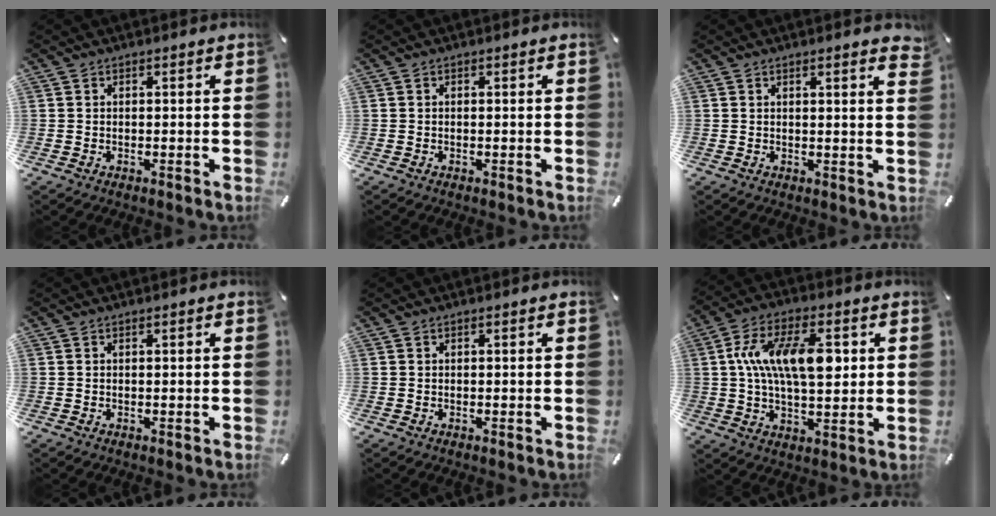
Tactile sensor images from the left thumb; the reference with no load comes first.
{"total": 0.0}
{"total": 2.1, "force": [1.4, 0.2, 1.6], "torque": [-0.026, -0.005, 0.024]}
{"total": 0.0}
{"total": 0.0}
{"total": 16.0, "force": [2.7, 8.5, 13.3], "torque": [-0.240, 0.001, 0.039]}